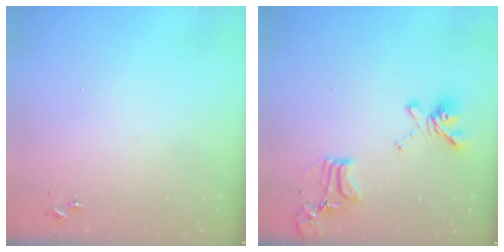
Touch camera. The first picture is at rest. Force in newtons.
{"total": 16.9, "press": 16.8, "slide": 1.2}